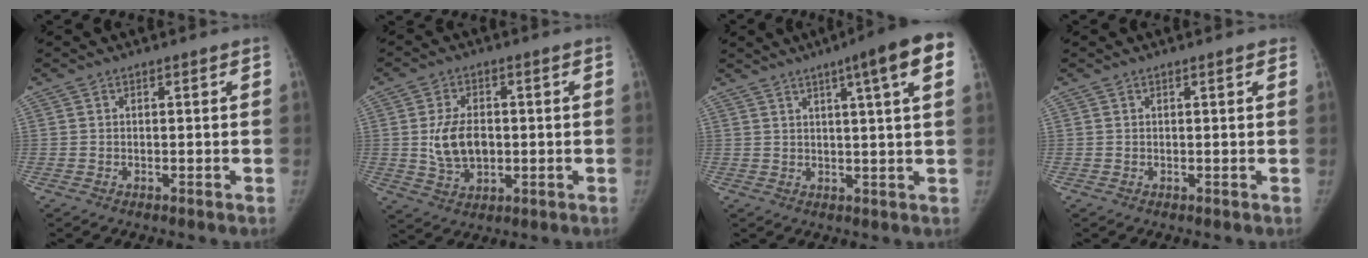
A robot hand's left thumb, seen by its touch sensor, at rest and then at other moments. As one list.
[{"total": 8.5, "force": [0.0, 5.5, 6.4], "torque": [-0.109, -0.001, 0.007]}, {"total": 12.8, "force": [6.0, 1.0, 11.2], "torque": [-0.152, -0.003, 0.067]}, {"total": 0.9, "force": [0.6, 0.2, 0.7], "torque": [-0.007, 0.001, 0.007]}]